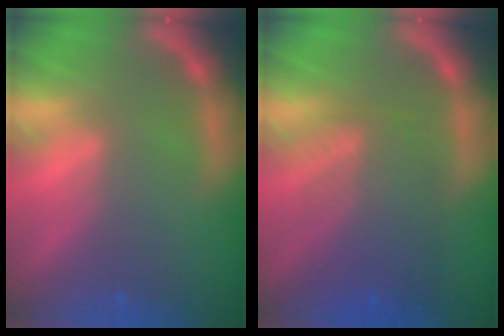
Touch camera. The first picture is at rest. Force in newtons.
{"total": 6.6}